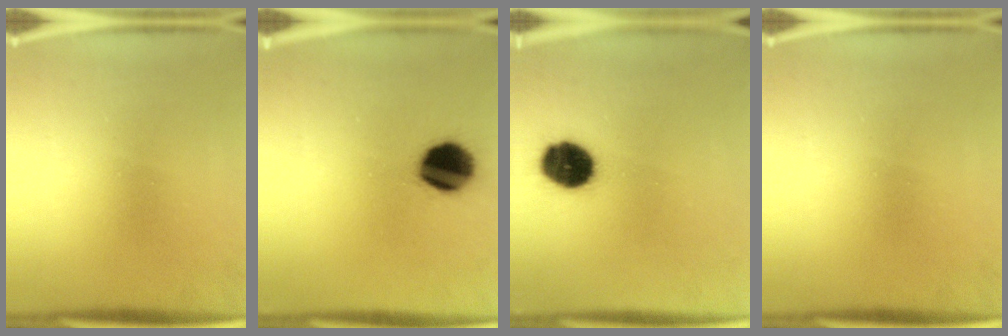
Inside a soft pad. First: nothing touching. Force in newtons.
{"total": 13.4}
{"total": 11.4}
{"total": 0.0}